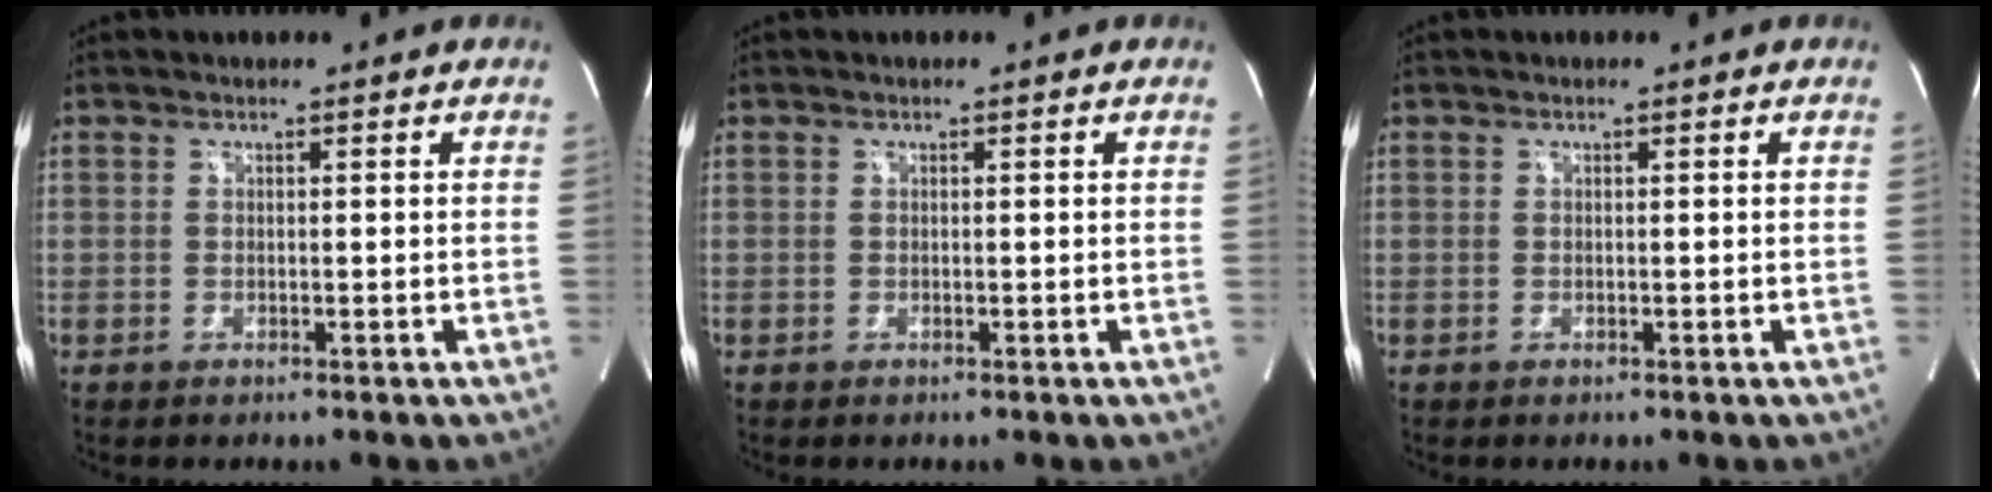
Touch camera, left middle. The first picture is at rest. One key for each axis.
{"total": 0.0}
{"total": 0.0}